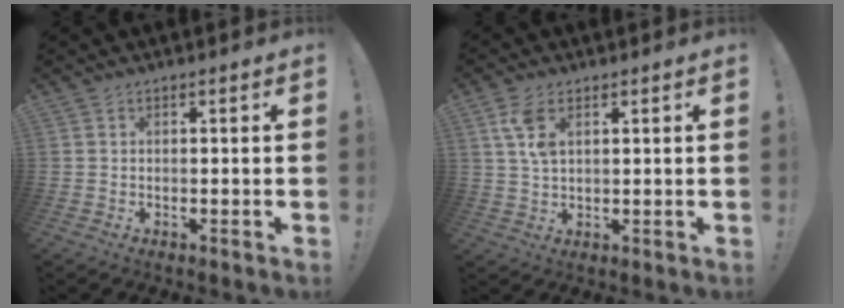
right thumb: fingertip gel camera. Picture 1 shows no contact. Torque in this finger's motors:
{"motor_torque": [0.45, 0.46, 0.25, 0.25, 0.03]}